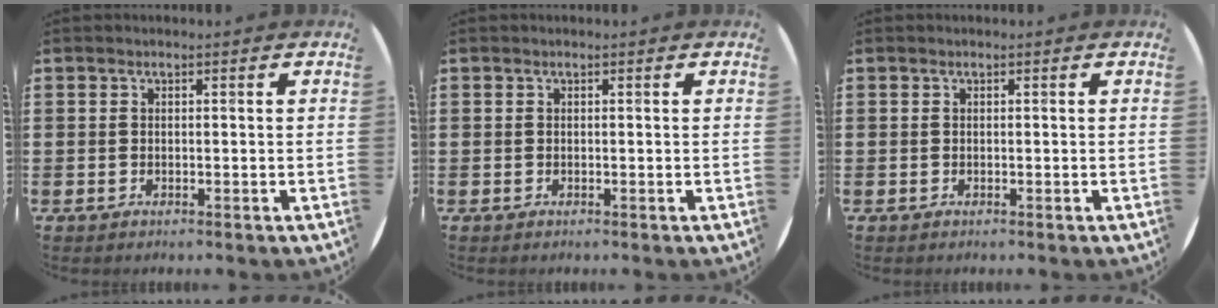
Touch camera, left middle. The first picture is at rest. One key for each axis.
{"total": 0.0}
{"total": 0.0}